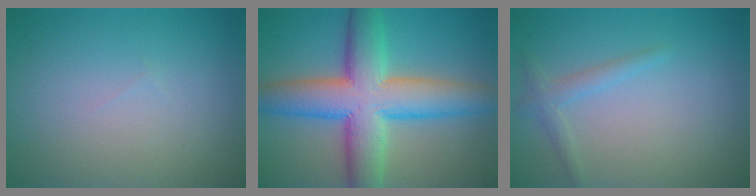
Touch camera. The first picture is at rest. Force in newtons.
{"total": 10.4, "press": 10.4, "slide": 0.4}
{"total": 1.5, "press": 1.5, "slide": 0.1}